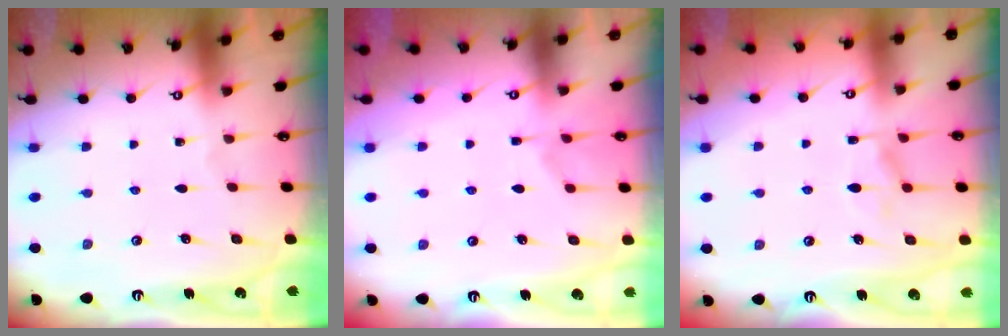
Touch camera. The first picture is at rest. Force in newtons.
{"total": 1.3, "press": 0.5, "slide": 1.2}
{"total": 1.6, "press": 0.4, "slide": 1.6}